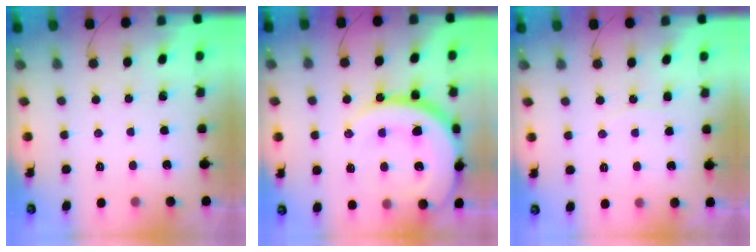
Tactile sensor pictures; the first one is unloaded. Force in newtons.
{"total": 24.4, "press": 24.3, "slide": 2.5}
{"total": 3.9, "press": 3.7, "slide": 1.4}